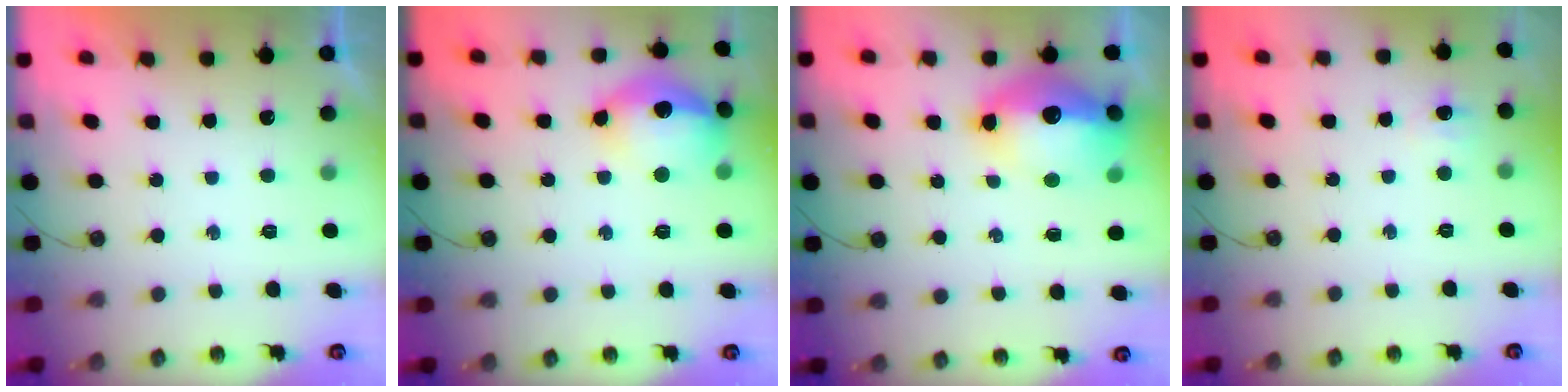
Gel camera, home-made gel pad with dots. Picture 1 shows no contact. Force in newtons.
{"total": 16.2, "press": 16.2, "slide": 1.4}
{"total": 21.4, "press": 17.2, "slide": 12.7}
{"total": 4.2, "press": 4.1, "slide": 0.9}